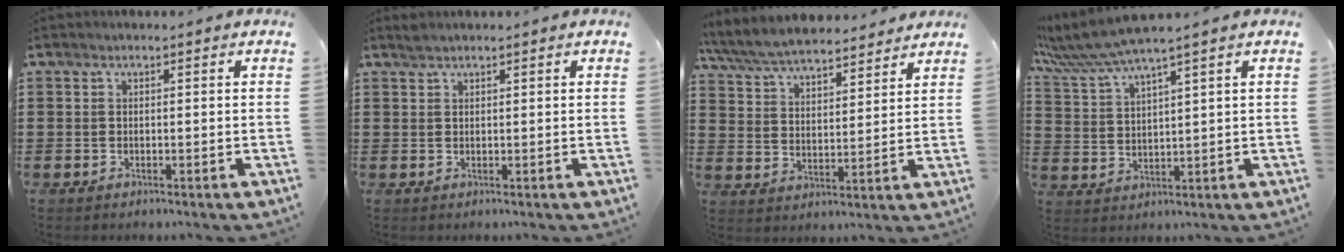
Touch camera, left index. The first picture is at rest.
{"total": 0.9, "force": [0.8, 0.1, 0.5], "torque": [-0.010, 0.000, 0.014]}
{"total": 6.7, "force": [6.3, 0.9, 2.0], "torque": [-0.066, -0.028, 0.111]}
{"total": 6.2, "force": [4.9, 0.0, 3.8], "torque": [-0.098, -0.023, 0.083]}